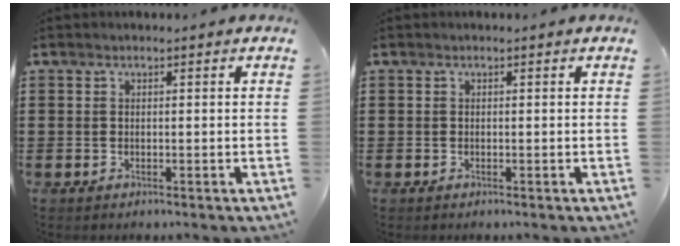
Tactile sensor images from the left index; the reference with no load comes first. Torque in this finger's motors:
{"motor_torque": [0.02, 0.01, 0.00, 0.00]}